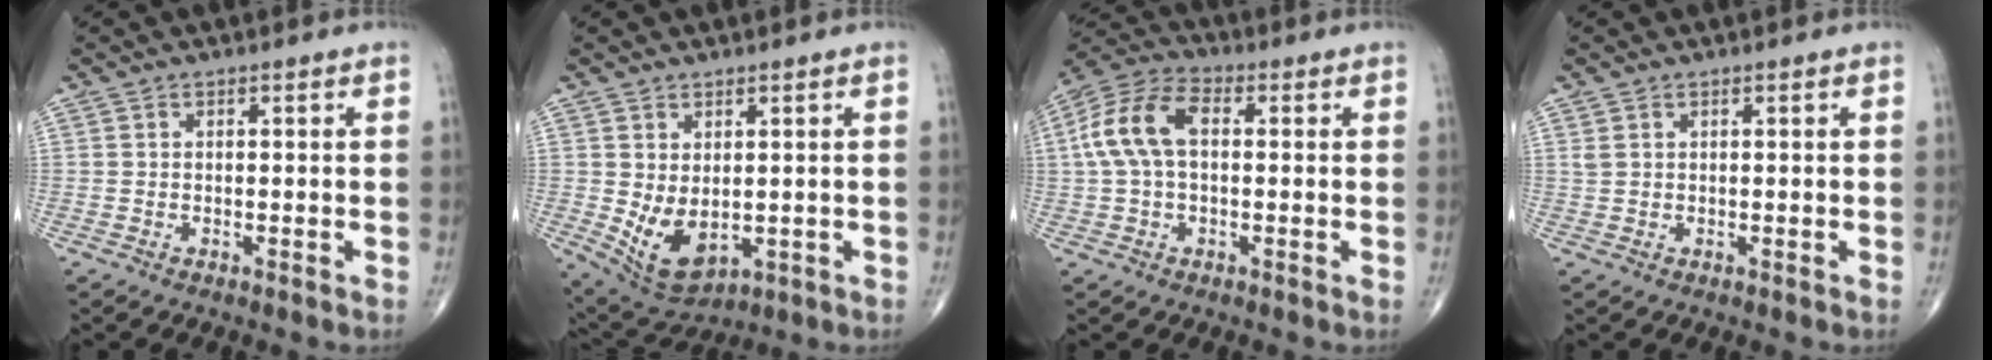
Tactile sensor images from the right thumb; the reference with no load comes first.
{"total": 8.3, "force": [-0.5, 5.0, 6.6], "torque": [-0.102, -0.011, 0.015]}
{"total": 11.2, "force": [1.3, 6.6, 9.0], "torque": [-0.191, 0.033, 0.016]}
{"total": 0.9, "force": [0.6, 0.4, 0.6], "torque": [-0.010, 0.007, 0.017]}